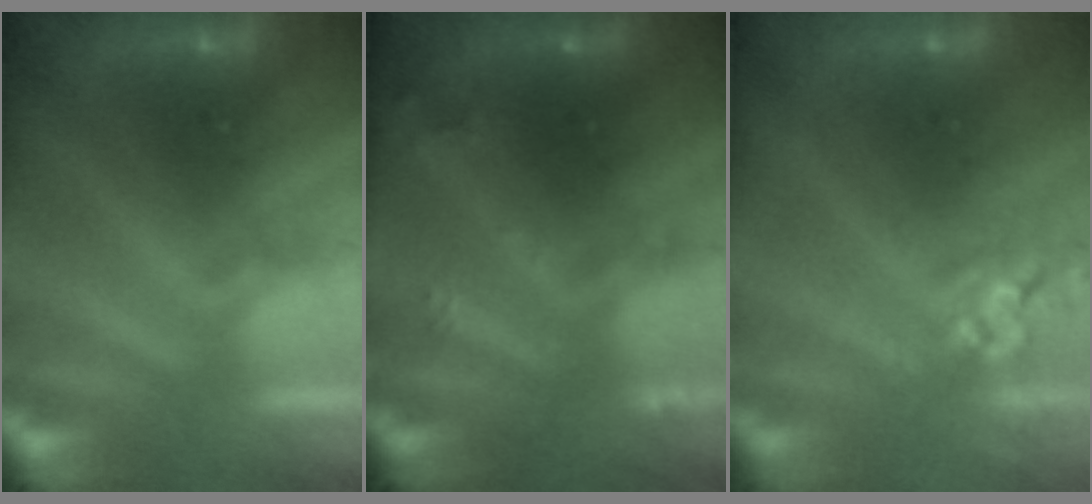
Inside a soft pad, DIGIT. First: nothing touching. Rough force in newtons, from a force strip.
{"total": 2.4}
{"total": 2.7}